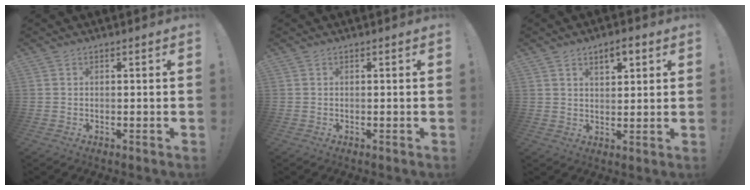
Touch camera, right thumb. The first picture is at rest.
{"total": 0.0}
{"total": 5.4, "force": [3.3, 2.7, 3.4], "torque": [-0.047, -0.011, 0.055]}